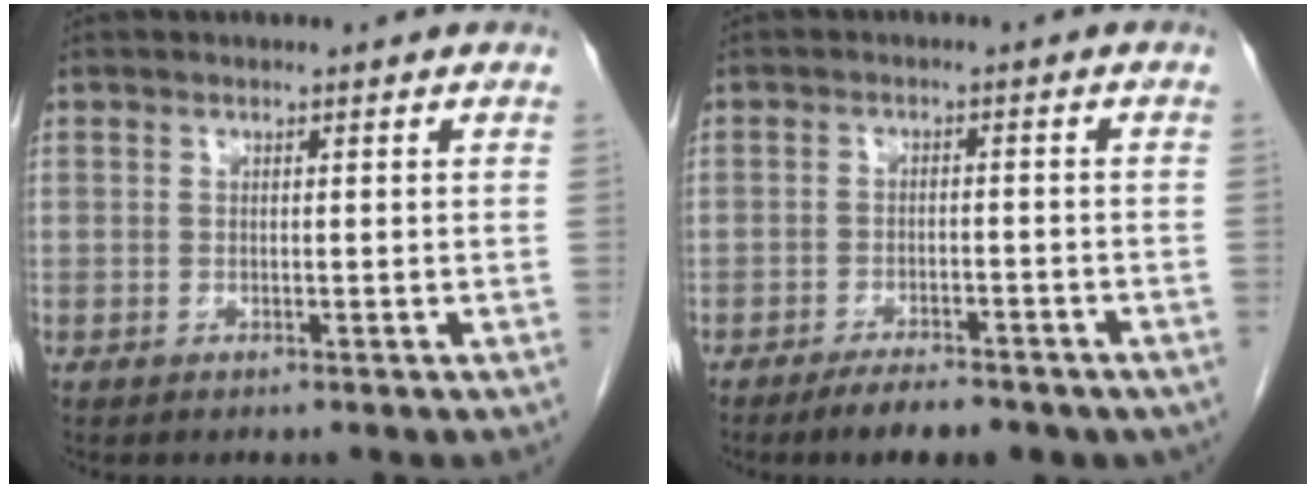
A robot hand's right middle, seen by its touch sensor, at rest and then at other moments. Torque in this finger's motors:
{"motor_torque": [1.10, -1.04, 0.18, 0.04]}